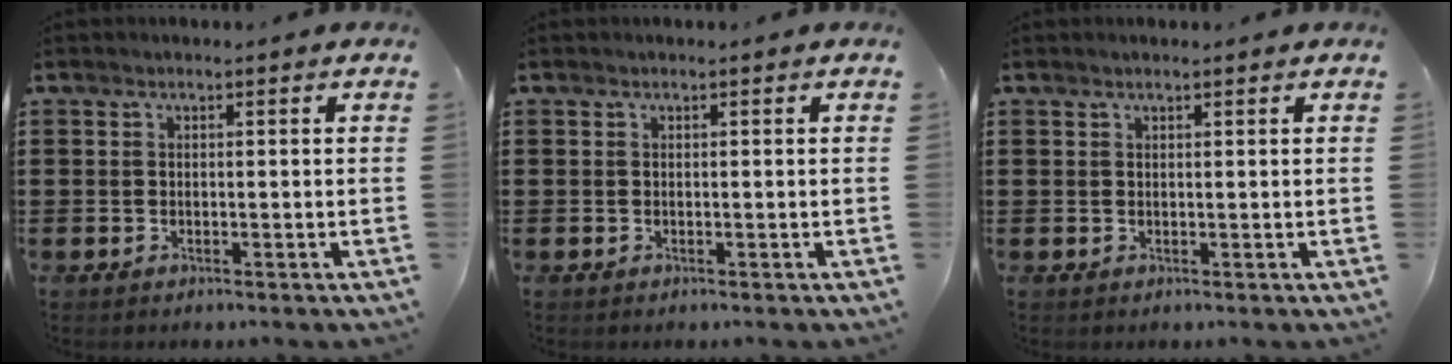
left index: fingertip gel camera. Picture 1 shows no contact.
{"total": 0.0}
{"total": 0.5, "force": [0.5, 0.0, 0.3], "torque": [-0.007, -0.001, 0.010]}